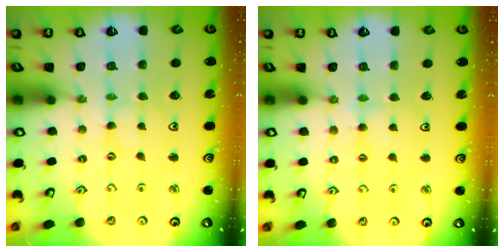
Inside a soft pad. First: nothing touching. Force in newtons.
{"total": 3.9, "press": 3.9, "slide": 0.5}